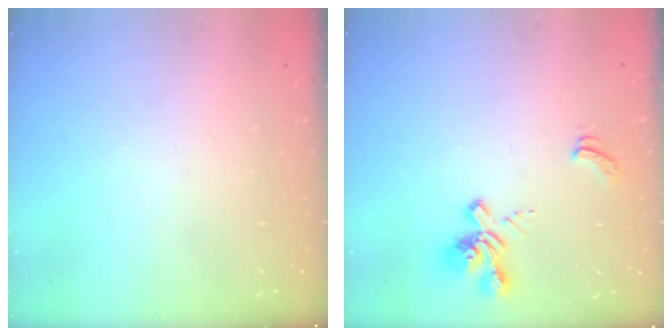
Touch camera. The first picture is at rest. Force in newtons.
{"total": 2.4, "press": 2.0, "slide": 1.3}